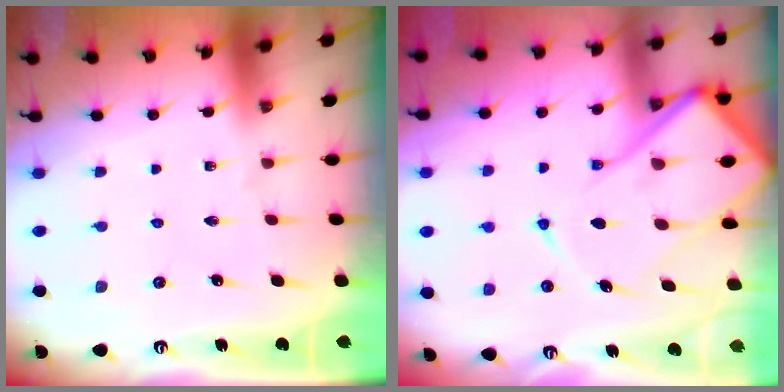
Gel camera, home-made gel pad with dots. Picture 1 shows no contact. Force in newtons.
{"total": 16.4, "press": 16.3, "slide": 1.8}